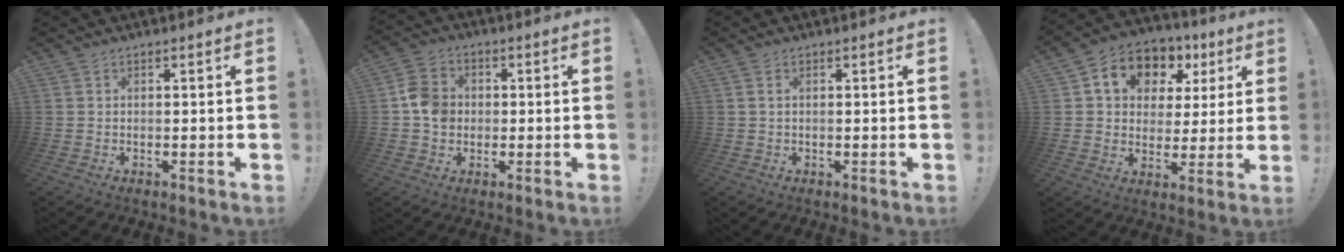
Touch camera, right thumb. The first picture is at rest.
{"total": 8.5, "force": [-0.4, 7.4, 4.2], "torque": [-0.070, 0.018, -0.004]}
{"total": 1.0, "force": [0.4, 0.4, 0.8], "torque": [-0.023, 0.004, 0.008]}
{"total": 11.7, "force": [5.4, 8.8, 5.6], "torque": [-0.093, -0.027, 0.099]}